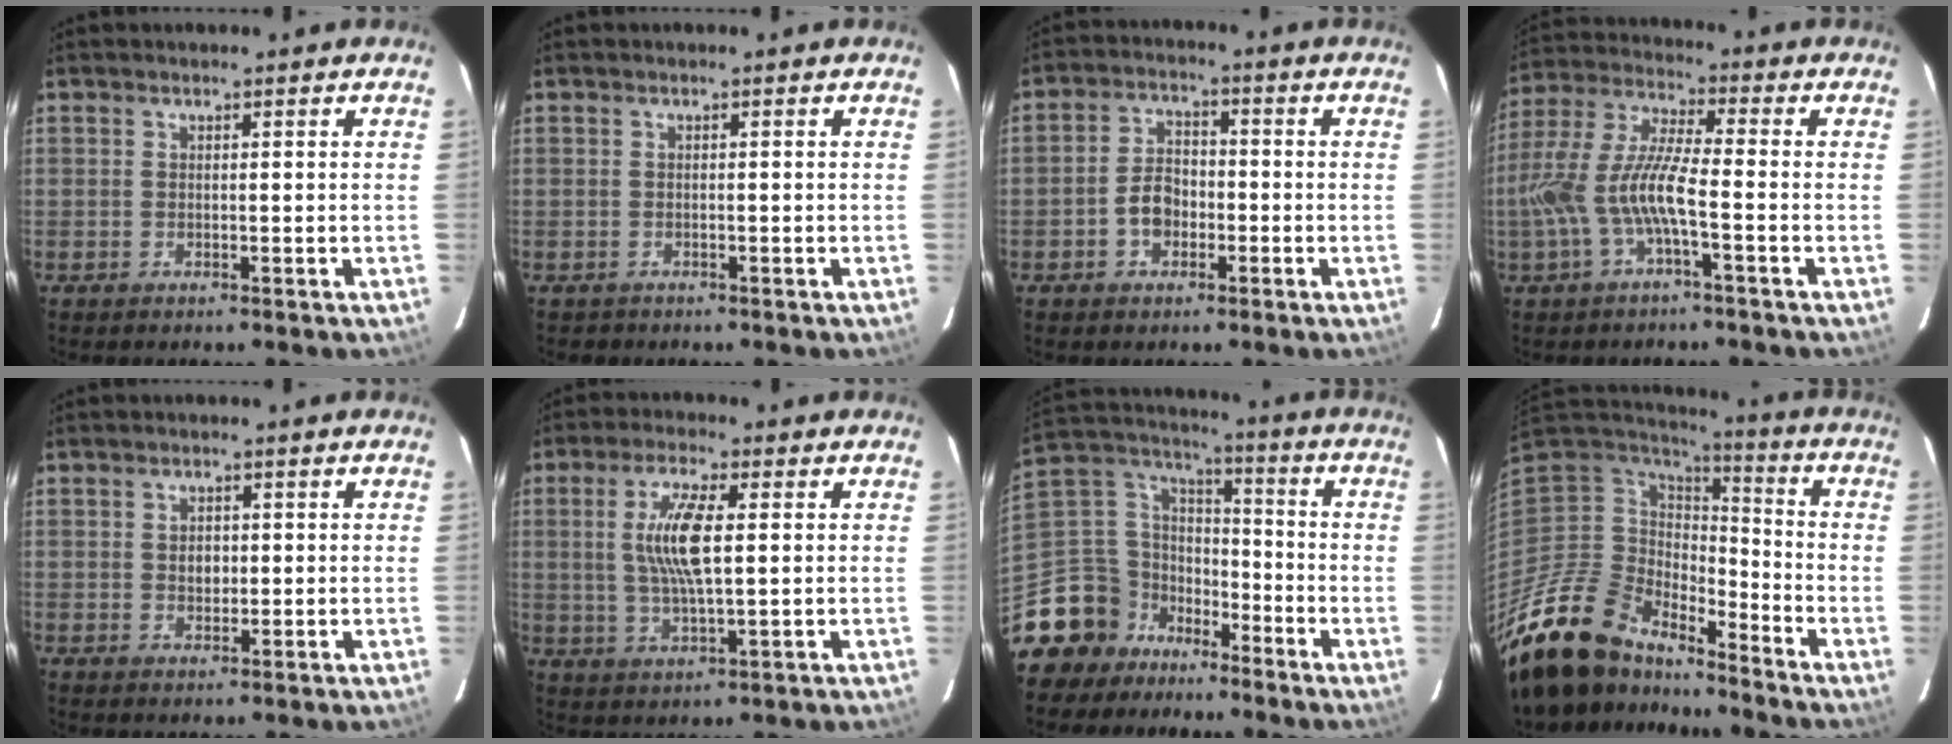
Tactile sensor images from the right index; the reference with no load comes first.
{"total": 1.0, "force": [-0.7, 0.6, -0.1], "torque": [-0.002, 0.001, -0.007]}
{"total": 5.4, "force": [-2.0, 3.9, 3.2], "torque": [-0.063, 0.016, -0.031]}
{"total": 11.6, "force": [-3.8, 2.0, 10.8], "torque": [-0.232, 0.002, -0.071]}
{"total": 2.3, "force": [0.1, 1.9, 1.3], "torque": [-0.020, 0.004, 0.001]}
{"total": 9.2, "force": [1.2, 2.2, 8.8], "torque": [-0.173, 0.002, 0.025]}
{"total": 14.0, "force": [-10.3, 9.3, 1.9], "torque": [-0.071, 0.057, -0.186]}
{"total": 19.5, "force": [-16.8, 7.4, 6.4], "torque": [-0.153, -0.013, -0.308]}